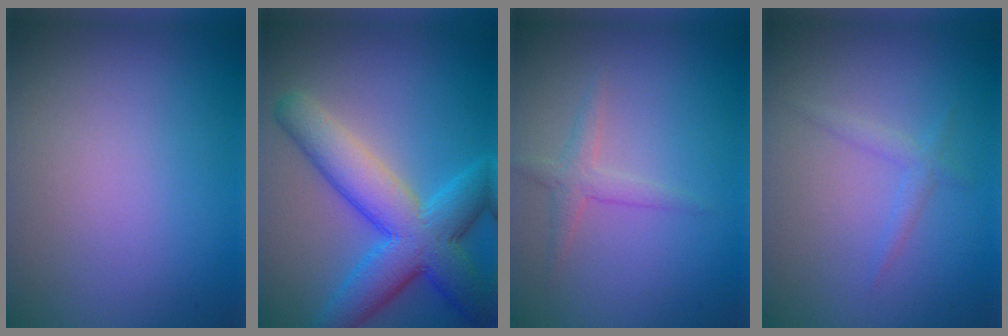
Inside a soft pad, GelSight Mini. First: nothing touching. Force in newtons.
{"total": 8.5, "press": 8.5, "slide": 0.2}
{"total": 1.7, "press": 1.7, "slide": 0.1}
{"total": 1.3, "press": 1.3, "slide": 0.1}